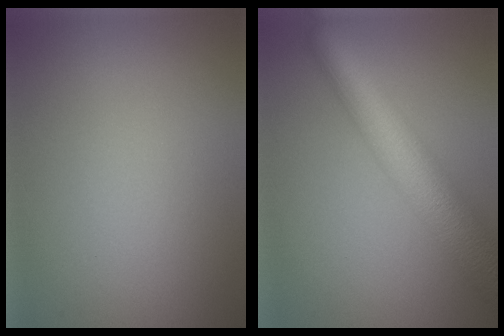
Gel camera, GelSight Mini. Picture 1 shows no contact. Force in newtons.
{"total": 8.7, "press": 8.7, "slide": 0.2}